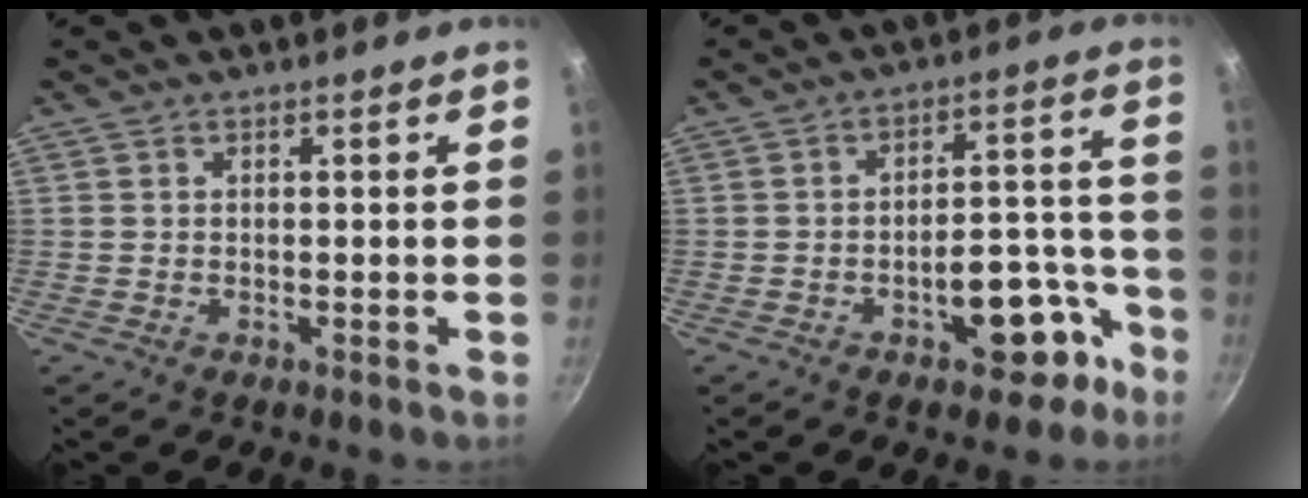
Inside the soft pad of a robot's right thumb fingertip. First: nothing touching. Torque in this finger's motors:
{"motor_torque": [2.54, 2.47, 0.82, -0.66, 0.23]}